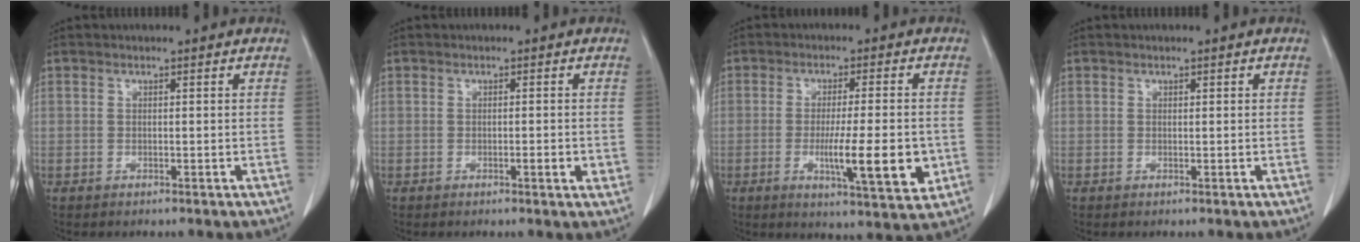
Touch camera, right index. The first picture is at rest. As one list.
[{"total": 1.8, "force": [-0.5, 0.3, 1.7], "torque": [-0.027, -0.001, -0.007]}, {"total": 9.7, "force": [-2.1, 1.7, 9.3], "torque": [-0.139, -0.016, -0.025]}, {"total": 0.0}]